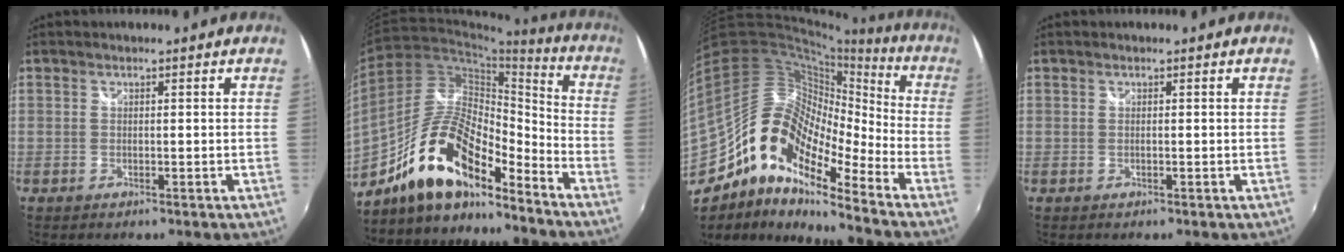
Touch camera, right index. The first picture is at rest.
{"total": 17.9, "force": [-12.8, 6.0, 10.9], "torque": [-0.205, 0.011, -0.236]}
{"total": 18.9, "force": [-10.8, 8.0, 13.3], "torque": [-0.227, -0.008, -0.219]}
{"total": 0.0}